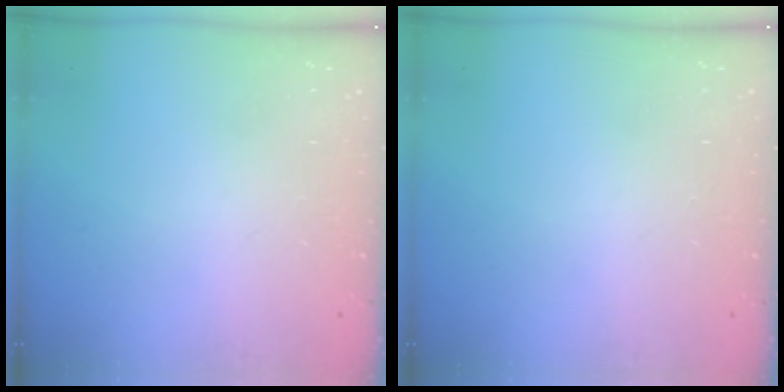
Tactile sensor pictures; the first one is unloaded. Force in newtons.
{"total": 0.0}